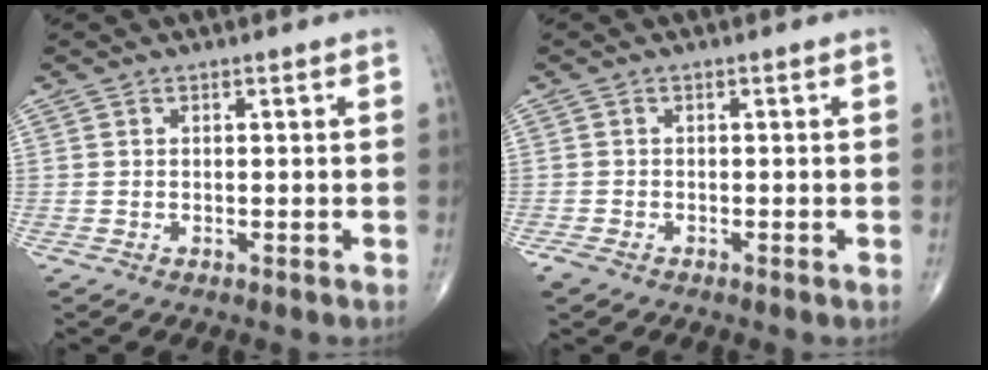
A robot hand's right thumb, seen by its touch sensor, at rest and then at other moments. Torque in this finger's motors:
{"motor_torque": [0.47, 0.27, 0.20, -0.52, 0.16]}